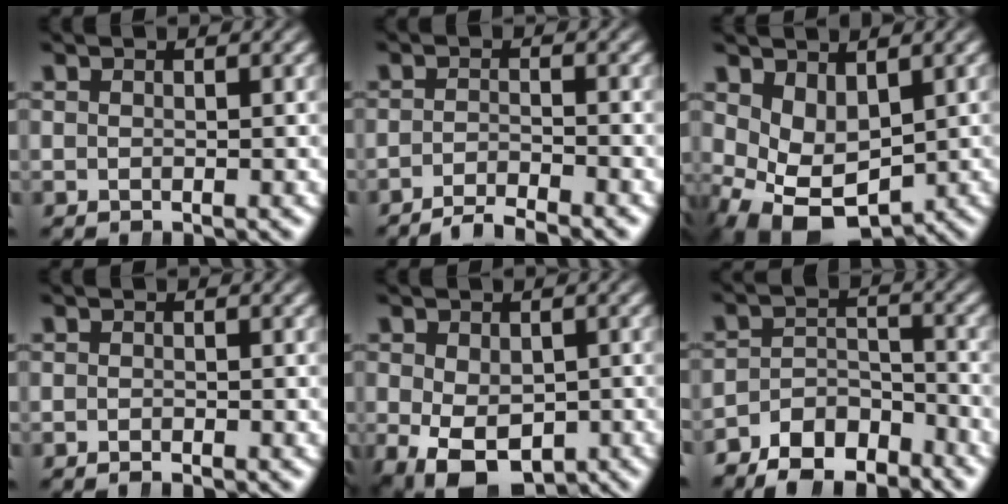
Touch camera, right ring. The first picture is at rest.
{"total": 3.8, "force": [-3.6, 0.8, 1.0], "torque": [-0.014, -0.010, -0.059]}
{"total": 8.6, "force": [-2.0, 6.5, 5.3], "torque": [-0.113, -0.050, -0.018]}
{"total": 0.8, "force": [-0.8, -0.2, 0.0], "torque": [-0.003, -0.005, -0.012]}
{"total": 7.5, "force": [-4.3, 4.6, 4.1], "torque": [-0.092, -0.058, -0.039]}
{"total": 6.9, "force": [-5.4, 3.4, 2.7], "torque": [-0.040, -0.018, -0.088]}